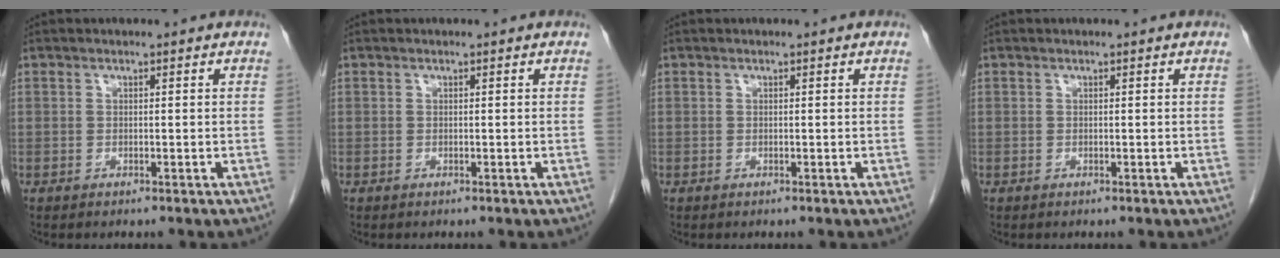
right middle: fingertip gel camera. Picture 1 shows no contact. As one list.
[{"total": 0.0}, {"total": 0.0}, {"total": 0.0}]